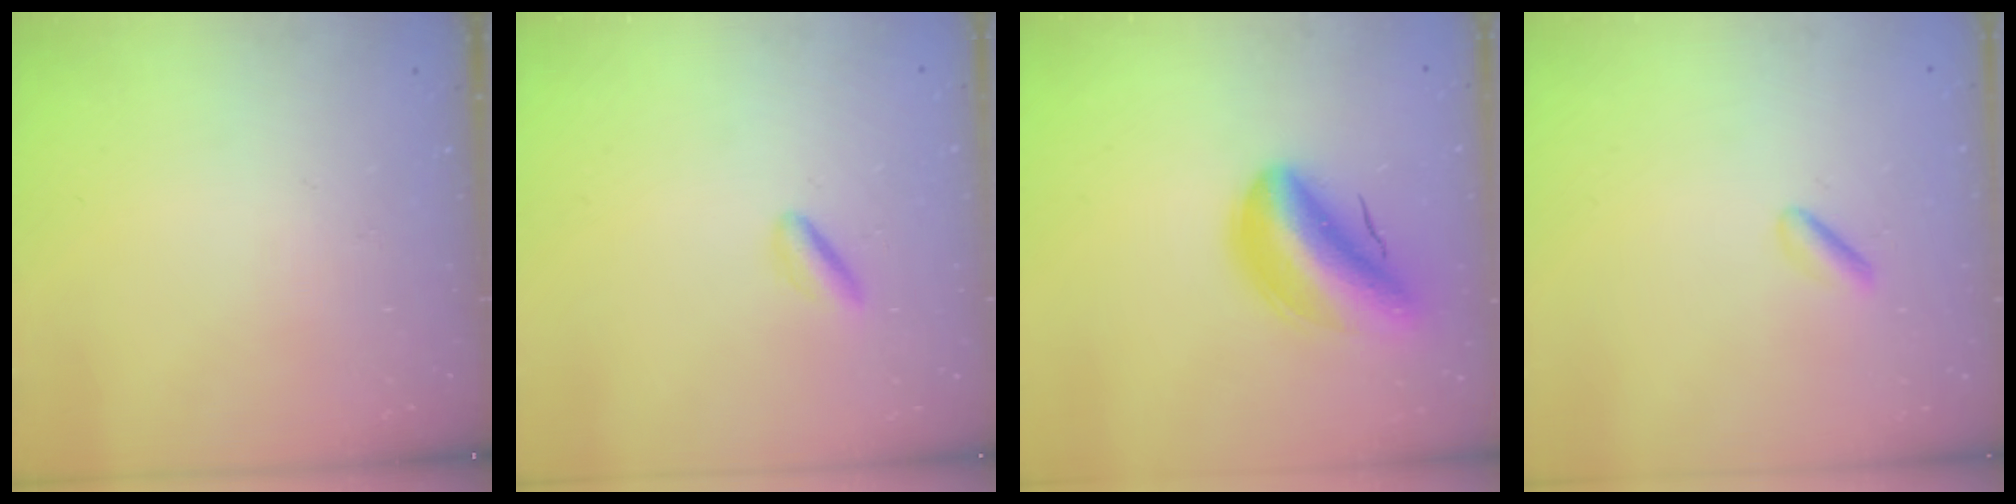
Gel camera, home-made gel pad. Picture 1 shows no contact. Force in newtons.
{"total": 2.7, "press": 2.6, "slide": 0.7}
{"total": 10.5, "press": 10.0, "slide": 3.4}
{"total": 1.6, "press": 1.3, "slide": 0.9}